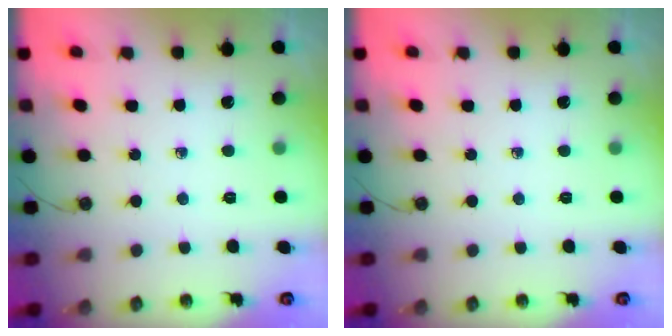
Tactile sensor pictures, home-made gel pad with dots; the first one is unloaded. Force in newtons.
{"total": 0.0}